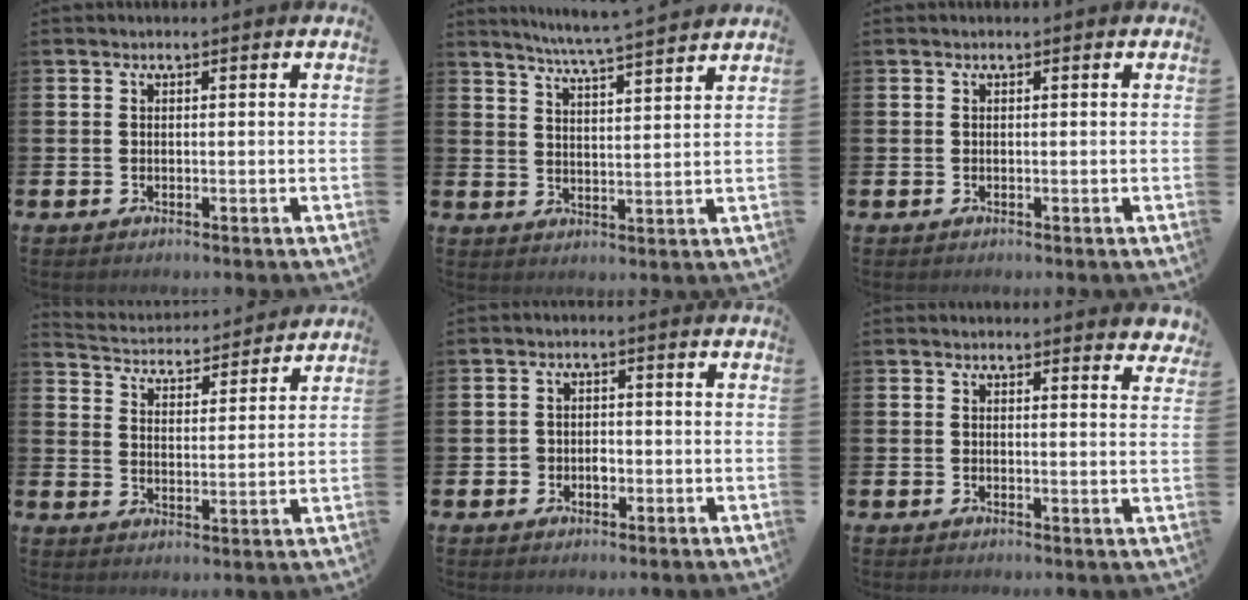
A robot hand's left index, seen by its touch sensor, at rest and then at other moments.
{"total": 5.9, "force": [5.6, -0.7, 1.5], "torque": [-0.036, -0.041, 0.095]}
{"total": 0.0}
{"total": 4.0, "force": [3.9, 0.8, 0.0], "torque": [-0.022, -0.037, 0.062]}
{"total": 2.1, "force": [-0.9, 1.8, 0.5], "torque": [-0.015, 0.003, -0.022]}
{"total": 2.0, "force": [2.0, 0.2, 0.0], "torque": [0.006, -0.011, 0.034]}